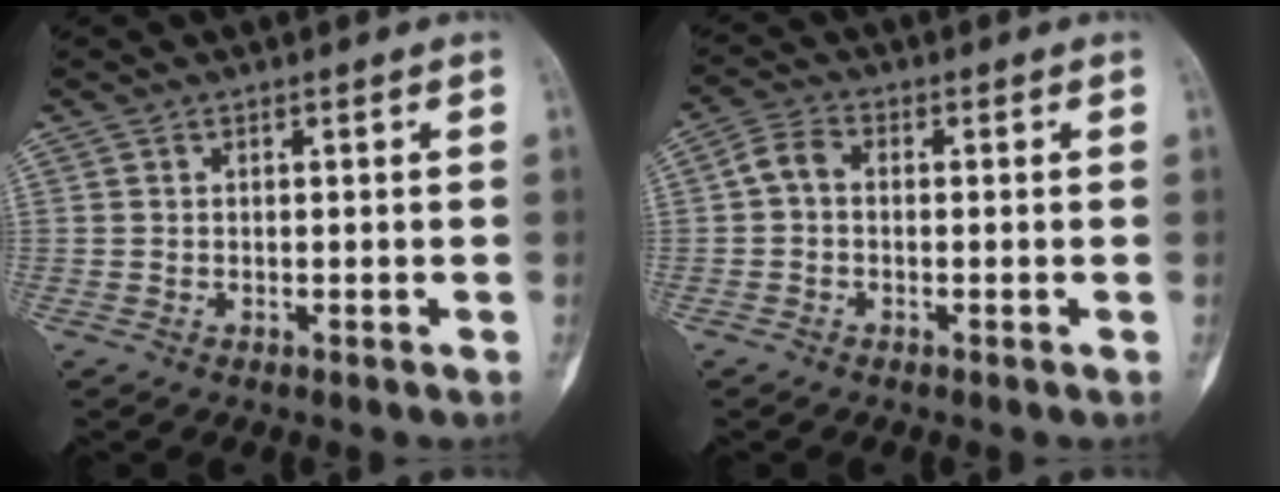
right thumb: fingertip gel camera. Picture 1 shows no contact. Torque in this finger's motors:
{"motor_torque": [-0.51, 0.46, 0.18, -0.49, -0.03]}